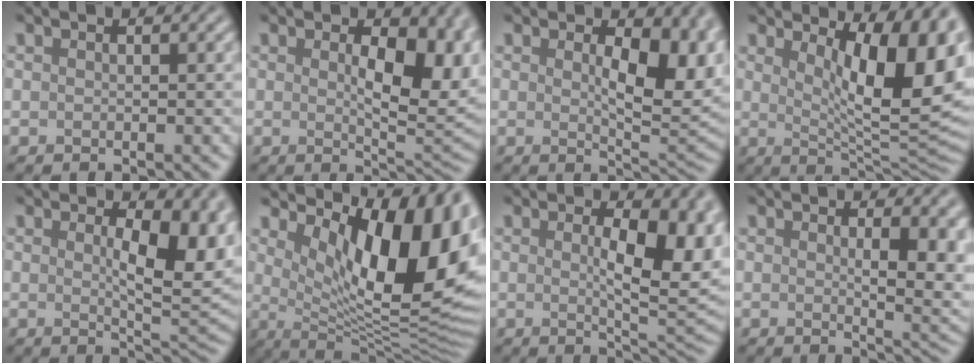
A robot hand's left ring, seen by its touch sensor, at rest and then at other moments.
{"total": 7.8, "force": [1.2, 3.7, 6.8], "torque": [-0.098, -0.008, 0.024]}
{"total": 7.3, "force": [1.4, 3.3, 6.3], "torque": [-0.094, -0.008, 0.025]}
{"total": 11.6, "force": [3.4, 3.7, 10.5], "torque": [-0.127, -0.010, 0.055]}
{"total": 7.4, "force": [1.4, 2.7, 6.8], "torque": [-0.098, -0.008, 0.026]}
{"total": 14.0, "force": [4.6, 5.4, 12.0], "torque": [-0.143, -0.016, 0.078]}
{"total": 8.6, "force": [1.1, 3.0, 8.0], "torque": [-0.111, -0.005, 0.021]}
{"total": 6.1, "force": [1.1, 2.1, 5.6], "torque": [-0.066, -0.011, 0.026]}